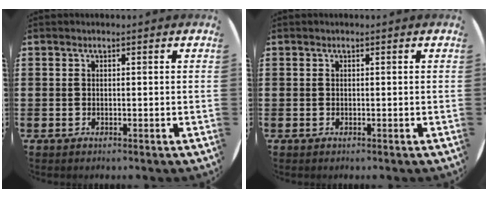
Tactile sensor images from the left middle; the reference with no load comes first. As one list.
[{"total": 0.0}]